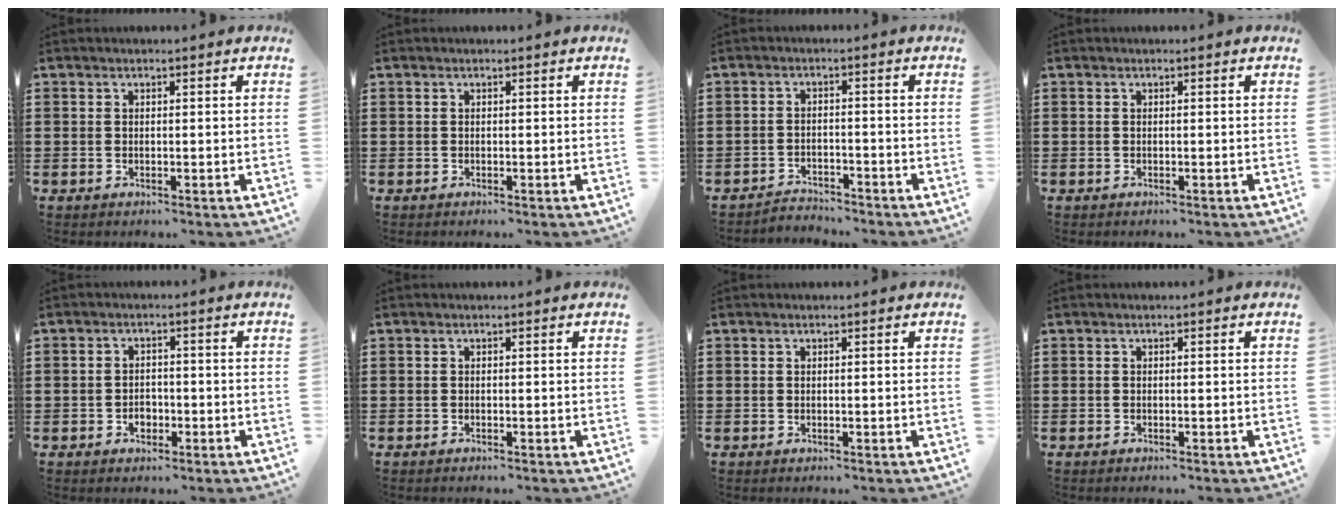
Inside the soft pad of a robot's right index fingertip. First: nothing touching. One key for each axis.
{"total": 0.0}
{"total": 2.8, "fx": -2.8, "fy": 0.4, "fz": -0.2, "tx": -0.005, "ty": 0.001, "tz": -0.062}
{"total": 0.0}
{"total": 2.1, "fx": -0.9, "fy": 1.7, "fz": 0.9, "tx": -0.020, "ty": 0.001, "tz": -0.019}
{"total": 0.0}
{"total": 0.0}
{"total": 0.0}